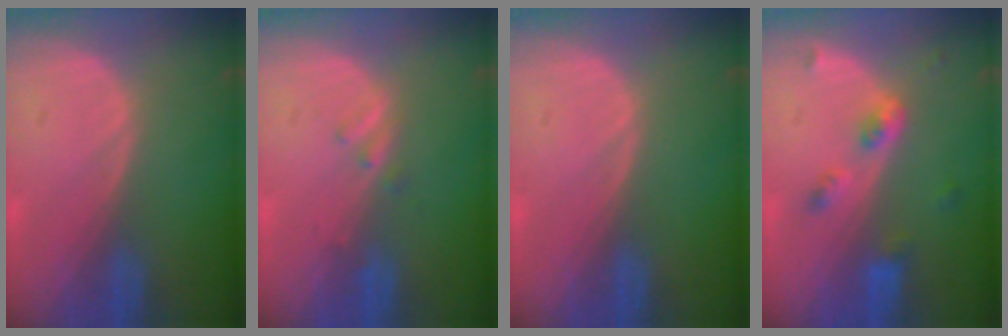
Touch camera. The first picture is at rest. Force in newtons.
{"total": 1.4, "press": 1.4, "slide": 0.2}
{"total": 0.0}
{"total": 4.4, "press": 4.0, "slide": 1.9}